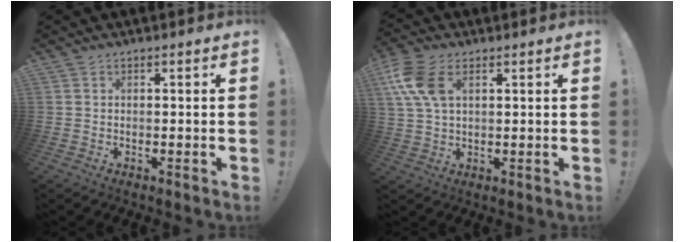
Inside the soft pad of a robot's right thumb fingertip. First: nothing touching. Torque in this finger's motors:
{"motor_torque": [0.00, 0.31, 0.65, 0.67, 0.07]}